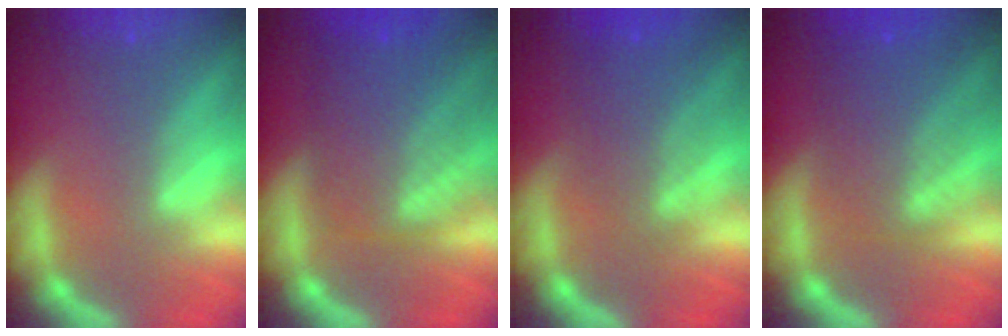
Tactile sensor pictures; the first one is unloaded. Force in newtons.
{"total": 8.0}
{"total": 5.1}
{"total": 6.0}